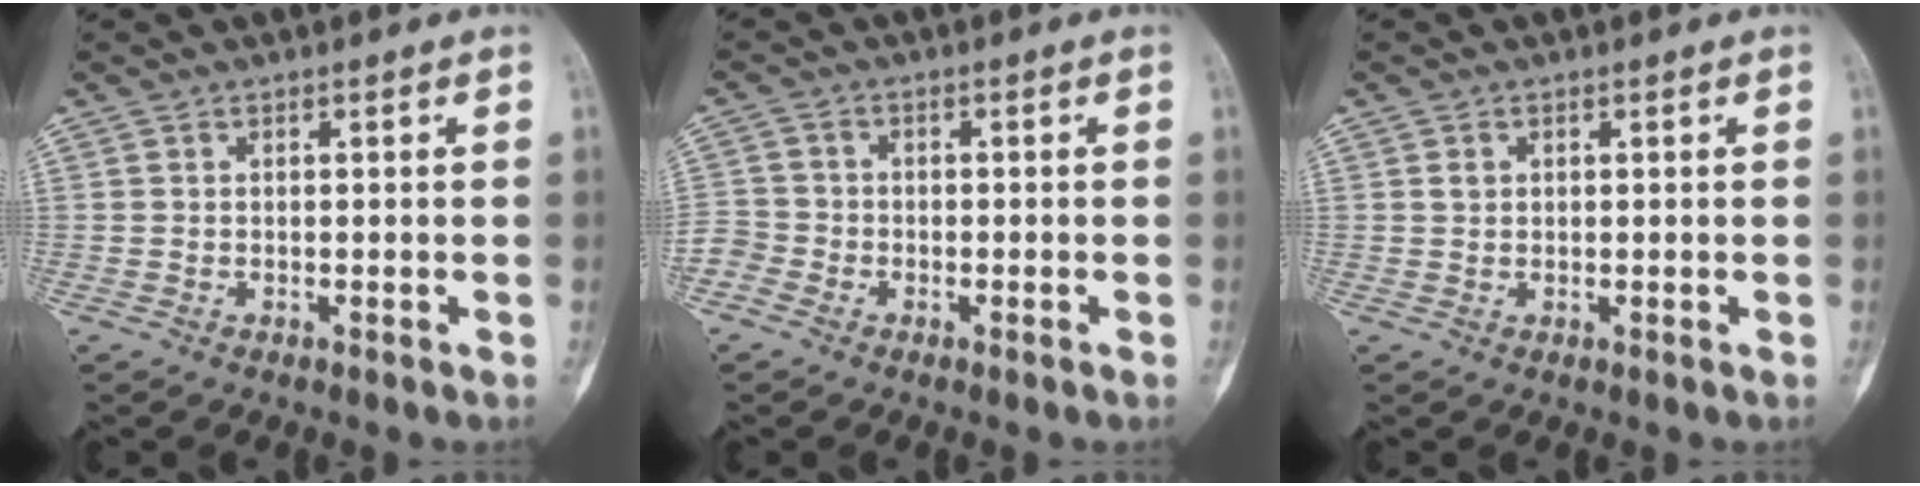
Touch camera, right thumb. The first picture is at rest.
{"total": 3.3, "force": [-2.0, 2.7, 0.3], "torque": [0.005, 0.013, -0.048]}
{"total": 1.1, "force": [0.4, 0.9, 0.5], "torque": [-0.001, 0.001, 0.007]}